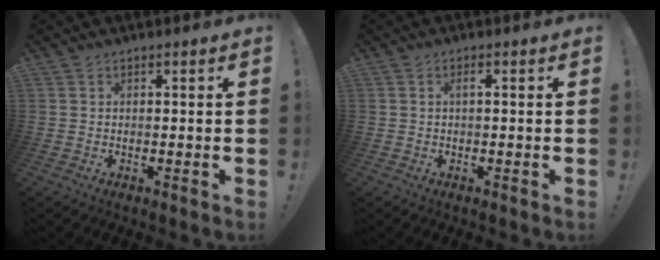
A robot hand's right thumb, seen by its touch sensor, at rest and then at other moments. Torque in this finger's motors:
{"motor_torque": [0.42, 0.35, 0.27, -0.02, 0.00]}